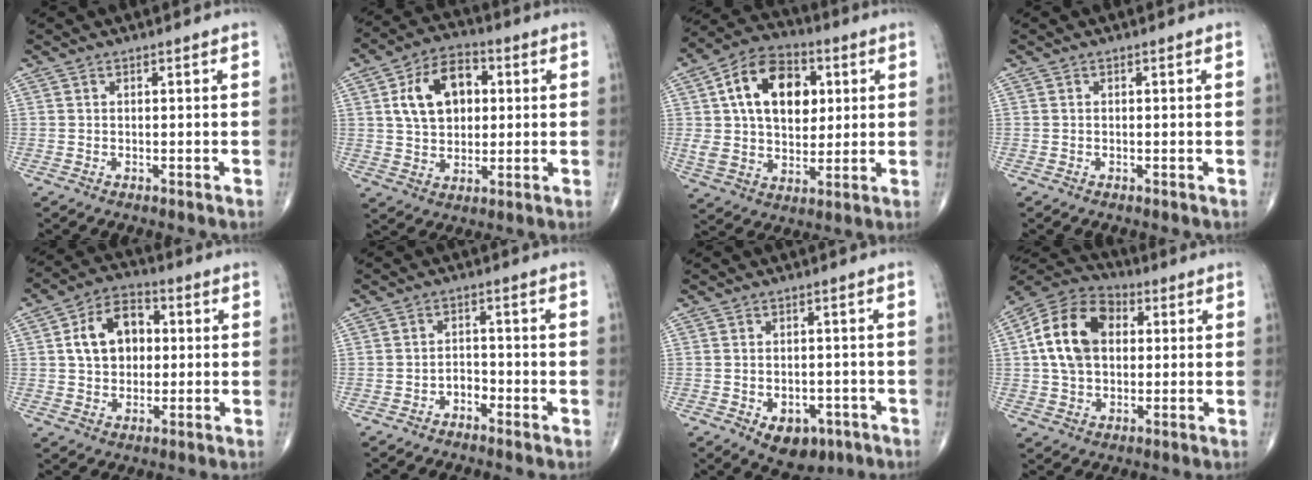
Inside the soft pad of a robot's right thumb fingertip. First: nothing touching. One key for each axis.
{"total": 12.7, "fx": 2.9, "fy": 8.5, "fz": 8.9, "tx": -0.126, "ty": 0.008, "tz": 0.047}
{"total": 18.5, "fx": 4.7, "fy": 12.1, "fz": 13.1, "tx": -0.198, "ty": 0.004, "tz": 0.080}
{"total": 0.0}
{"total": 11.5, "fx": 1.8, "fy": 8.2, "fz": 7.8, "tx": -0.108, "ty": 0.014, "tz": 0.026}
{"total": 2.3, "fx": -1.7, "fy": 1.3, "fz": 1.0, "tx": -0.003, "ty": 0.012, "tz": -0.033}
{"total": 8.1, "fx": -3.6, "fy": 5.3, "fz": 4.9, "tx": -0.051, "ty": 0.014, "tz": -0.038}
{"total": 15.1, "fx": 2.4, "fy": 10.4, "fz": 10.7, "tx": -0.180, "ty": 0.019, "tz": 0.033}